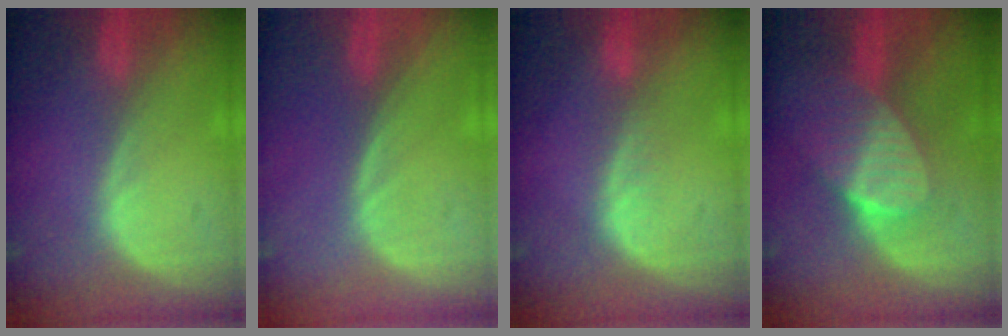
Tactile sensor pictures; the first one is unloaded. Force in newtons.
{"total": 0.0}
{"total": 2.0, "press": 2.0, "slide": 0.1}
{"total": 7.4, "press": 6.7, "slide": 3.1}